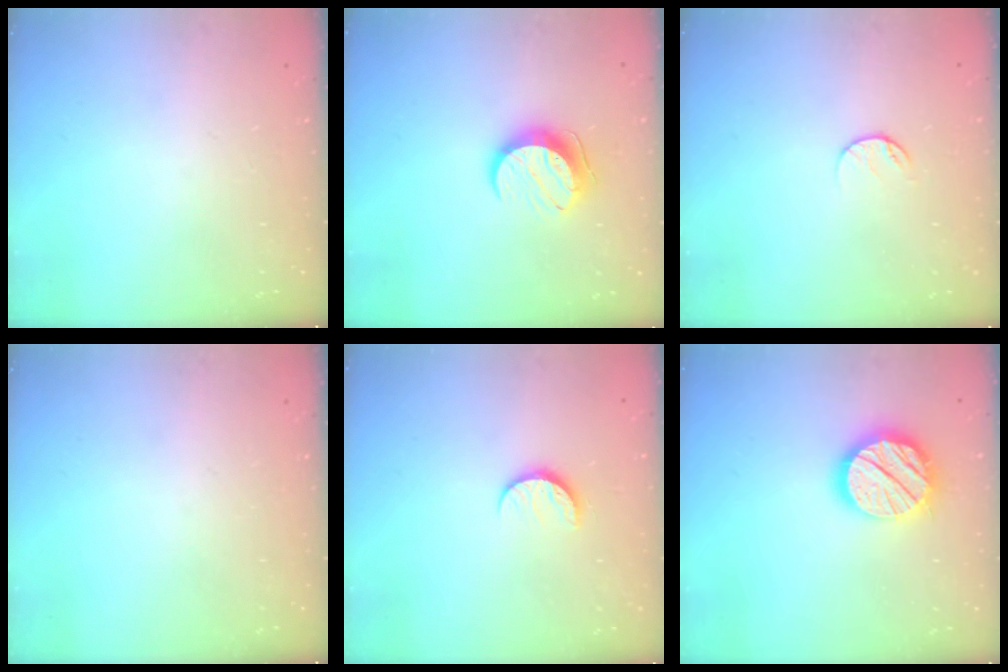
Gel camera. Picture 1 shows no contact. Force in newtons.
{"total": 9.5, "press": 9.5, "slide": 0.3}
{"total": 5.4, "press": 5.4, "slide": 0.6}
{"total": 0.0}
{"total": 7.1, "press": 7.1, "slide": 0.7}
{"total": 16.3, "press": 16.1, "slide": 2.4}